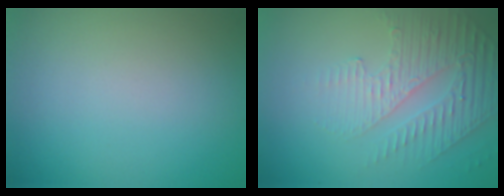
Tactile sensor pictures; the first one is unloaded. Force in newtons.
{"total": 4.8, "press": 3.1, "slide": 3.6}